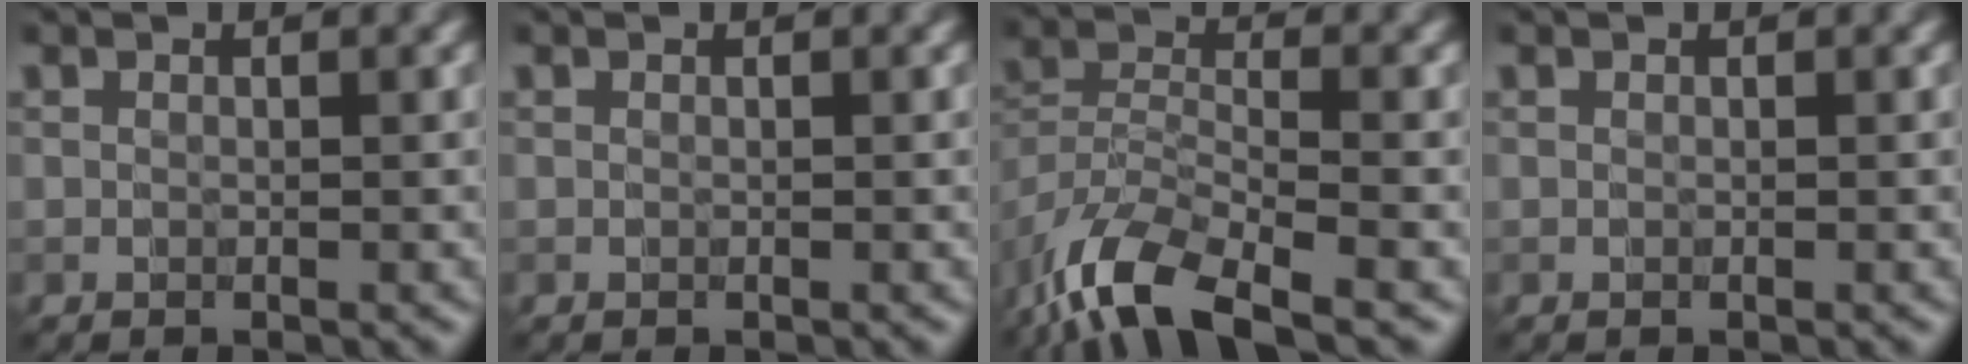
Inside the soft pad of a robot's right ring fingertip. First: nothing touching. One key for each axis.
{"total": 0.0}
{"total": 9.0, "fx": -6.4, "fy": 2.9, "fz": 5.6, "tx": -0.101, "ty": -0.006, "tz": -0.131}
{"total": 0.0}